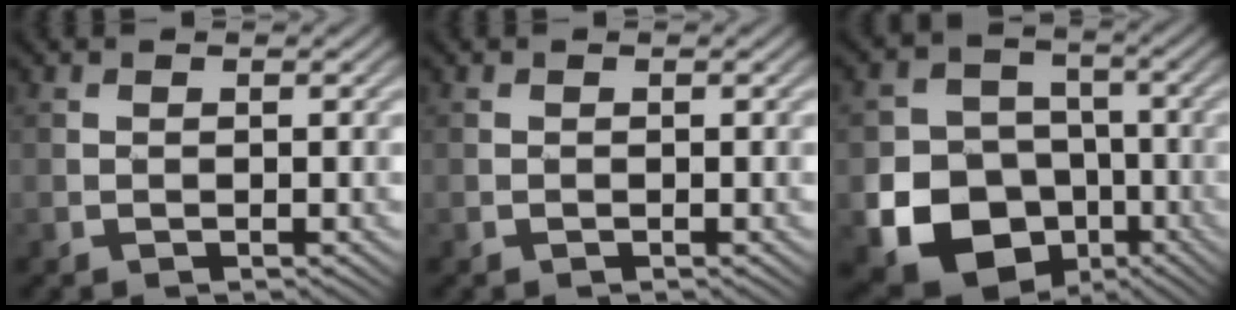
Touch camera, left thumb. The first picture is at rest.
{"total": 0.0}
{"total": 16.1, "force": [-6.3, 13.6, 6.0], "torque": [-0.142, -0.057, -0.123]}